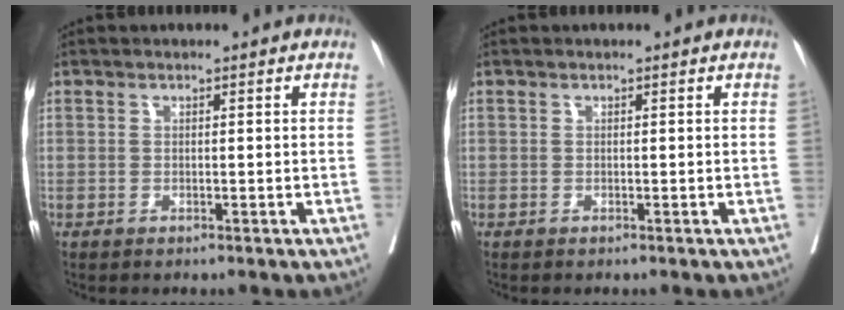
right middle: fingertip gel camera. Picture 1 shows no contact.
{"total": 0.7, "force": [-0.4, -0.1, 0.5], "torque": [-0.015, -0.001, -0.007]}